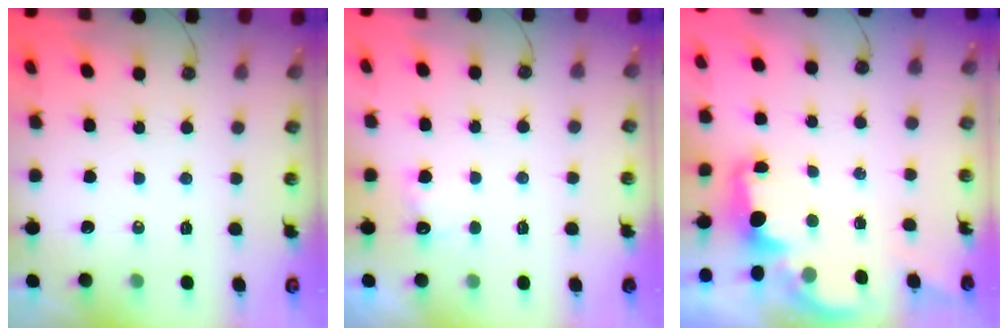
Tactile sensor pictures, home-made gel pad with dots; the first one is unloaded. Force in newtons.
{"total": 4.3, "press": 4.1, "slide": 1.2}
{"total": 2.0, "press": 1.9, "slide": 0.8}